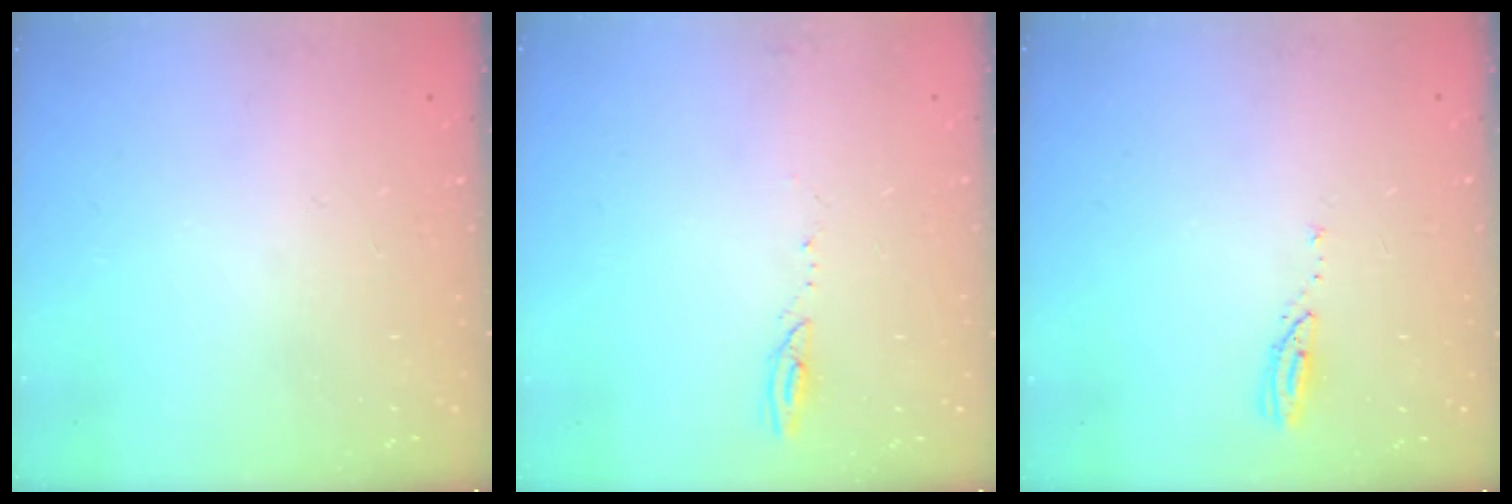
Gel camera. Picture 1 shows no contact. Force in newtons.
{"total": 3.3, "press": 3.3, "slide": 0.4}
{"total": 3.0, "press": 2.9, "slide": 0.3}